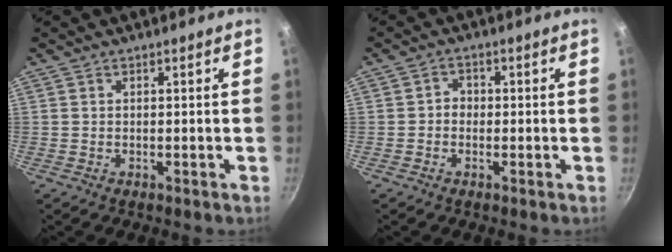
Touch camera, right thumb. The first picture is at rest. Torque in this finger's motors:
{"motor_torque": [-0.35, 0.17, 0.02, -0.01, 0.00]}